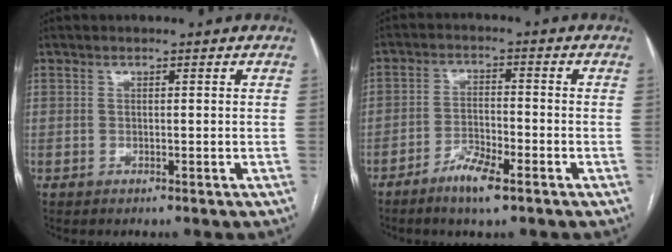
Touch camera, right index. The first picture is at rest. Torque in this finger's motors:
{"motor_torque": [0.46, -0.40, 0.10, 0.01]}